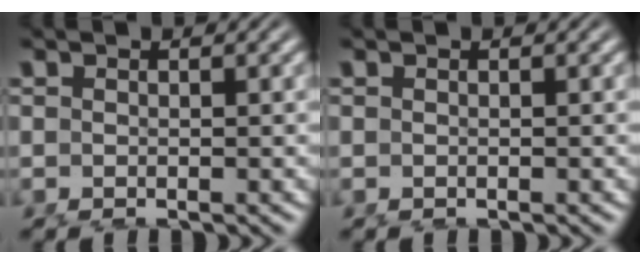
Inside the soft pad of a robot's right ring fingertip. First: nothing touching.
{"total": 0.0}